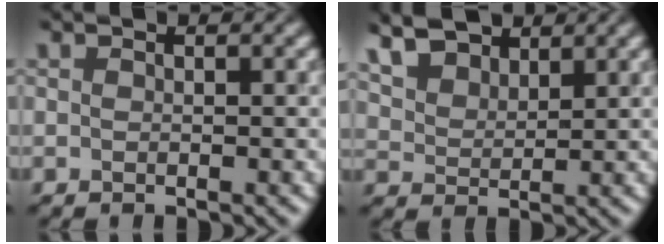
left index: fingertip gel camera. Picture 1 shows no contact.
{"total": 5.6, "force": [4.5, 2.6, 2.2], "torque": [-0.057, 0.014, 0.080]}